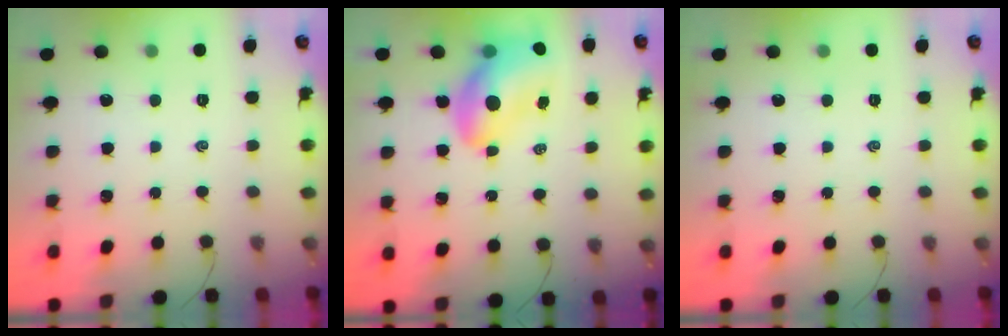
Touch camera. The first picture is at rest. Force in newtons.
{"total": 13.2, "press": 12.7, "slide": 3.9}
{"total": 0.0}